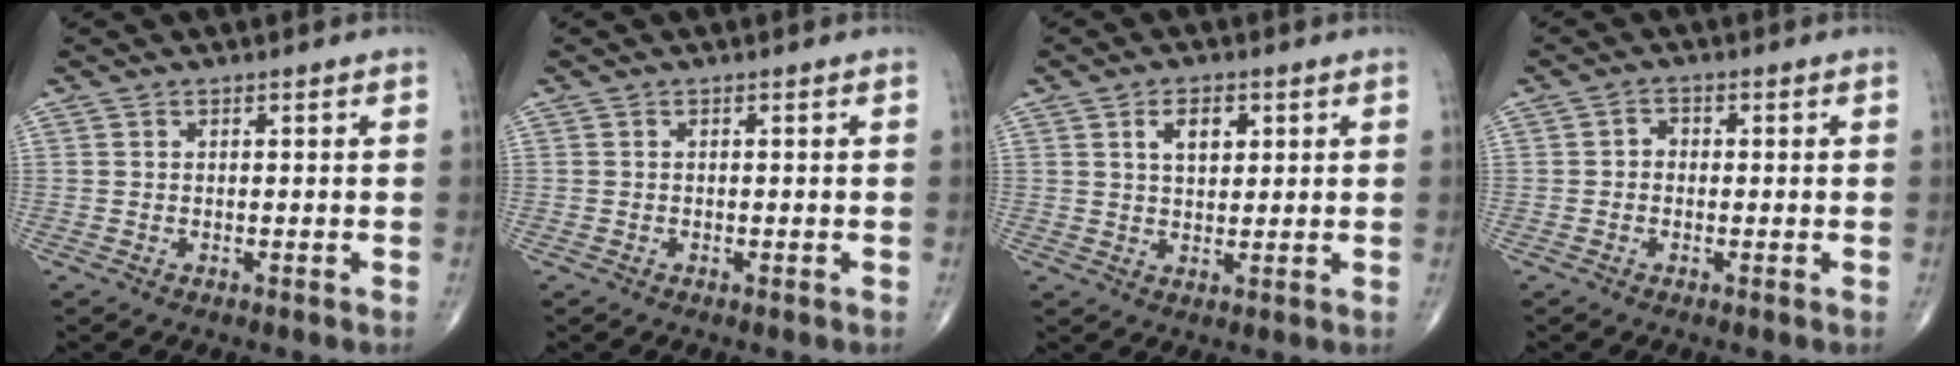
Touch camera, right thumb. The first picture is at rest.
{"total": 0.0}
{"total": 3.7, "force": [1.4, 2.2, 2.6], "torque": [-0.034, -0.005, 0.024]}
{"total": 1.9, "force": [-0.2, 1.6, 0.9], "torque": [-0.002, 0.009, -0.009]}